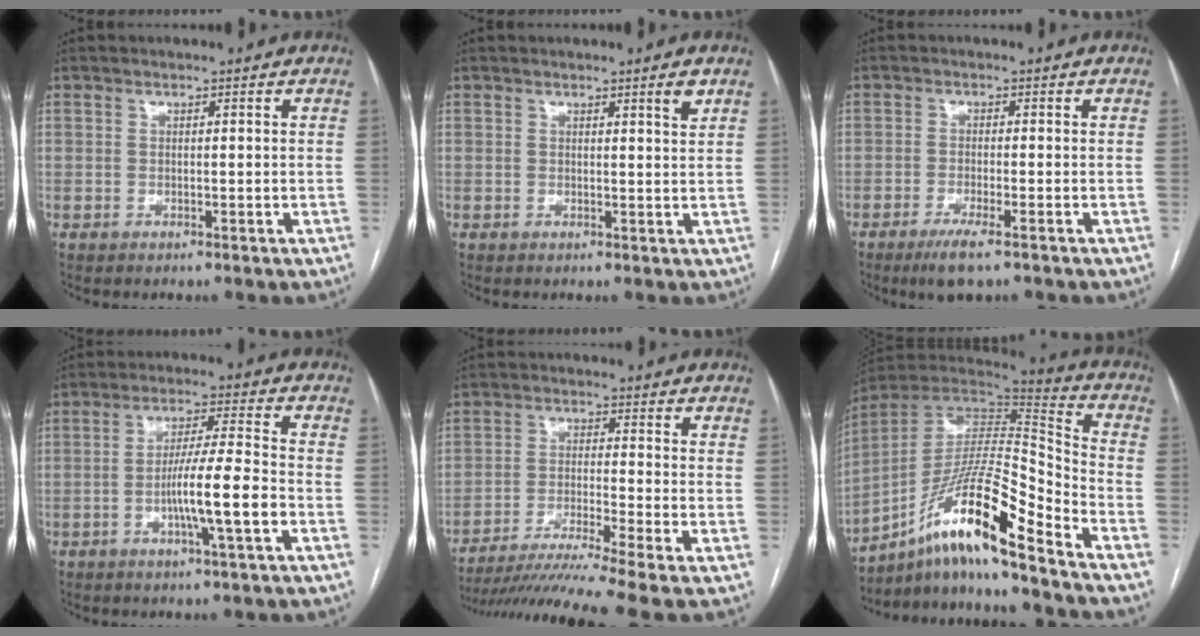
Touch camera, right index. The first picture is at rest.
{"total": 2.1, "force": [1.4, -0.1, 1.5], "torque": [-0.020, -0.009, 0.018]}
{"total": 4.3, "force": [-2.8, 0.4, 3.2], "torque": [-0.061, -0.012, -0.049]}
{"total": 9.2, "force": [-2.8, -0.3, 8.8], "torque": [-0.155, 0.000, -0.051]}
{"total": 12.2, "force": [-9.9, -2.7, 6.7], "torque": [-0.108, -0.021, -0.162]}
{"total": 18.2, "force": [-12.2, 0.8, 13.5], "torque": [-0.262, 0.002, -0.219]}